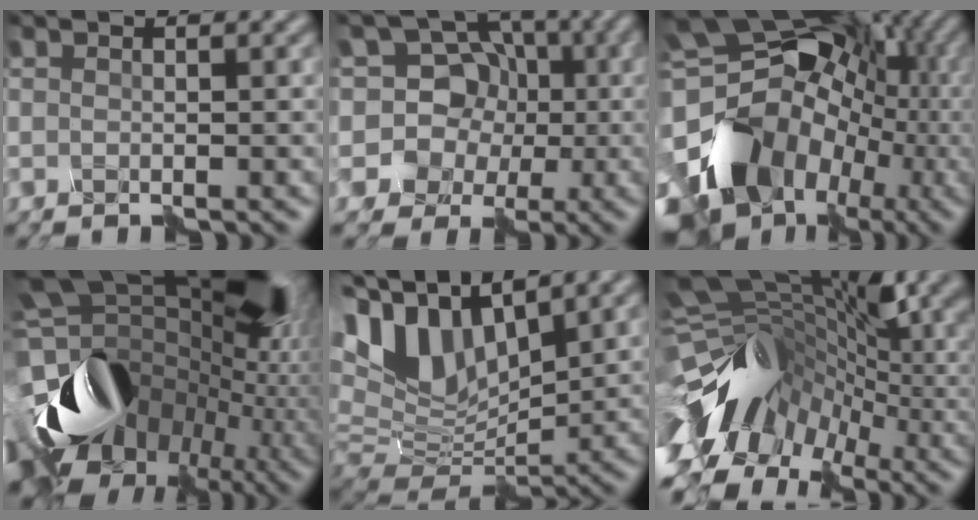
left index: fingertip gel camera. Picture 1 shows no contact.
{"total": 10.2, "force": [2.8, 9.3, 3.0], "torque": [-0.071, 0.062, 0.019]}
{"total": 17.9, "force": [-2.3, 14.9, 9.7], "torque": [-0.184, -0.002, -0.008]}
{"total": 16.1, "force": [-2.4, 11.4, 11.1], "torque": [-0.189, 0.002, -0.022]}
{"total": 9.2, "force": [5.7, 4.6, 5.6], "torque": [-0.140, 0.023, 0.110]}
{"total": 12.8, "force": [-1.7, 9.4, 8.5], "torque": [-0.142, 0.008, -0.015]}